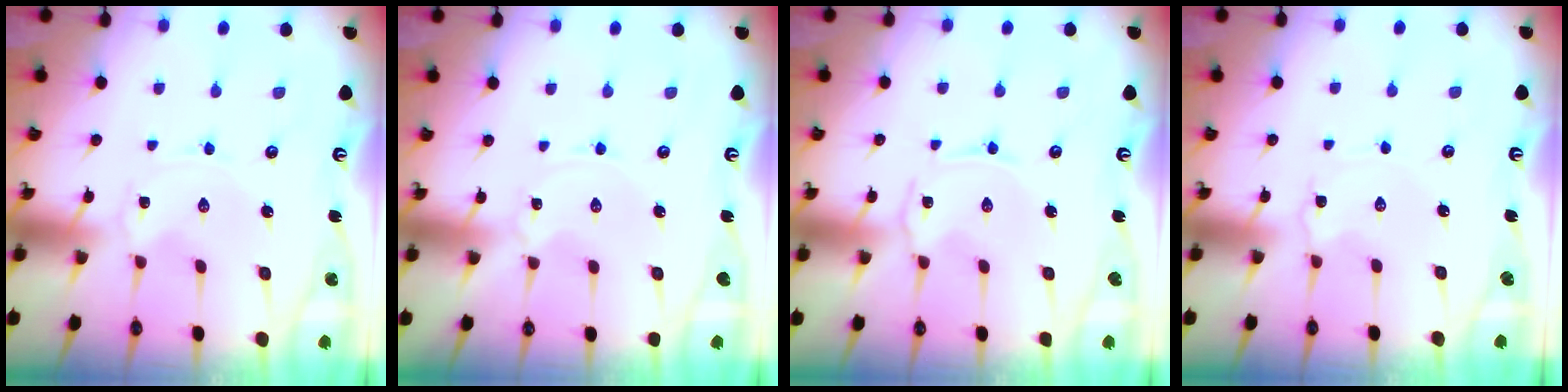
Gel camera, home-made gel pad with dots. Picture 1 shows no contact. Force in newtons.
{"total": 0.0}
{"total": 1.0, "press": 0.9, "slide": 0.4}
{"total": 1.6, "press": 1.5, "slide": 0.2}